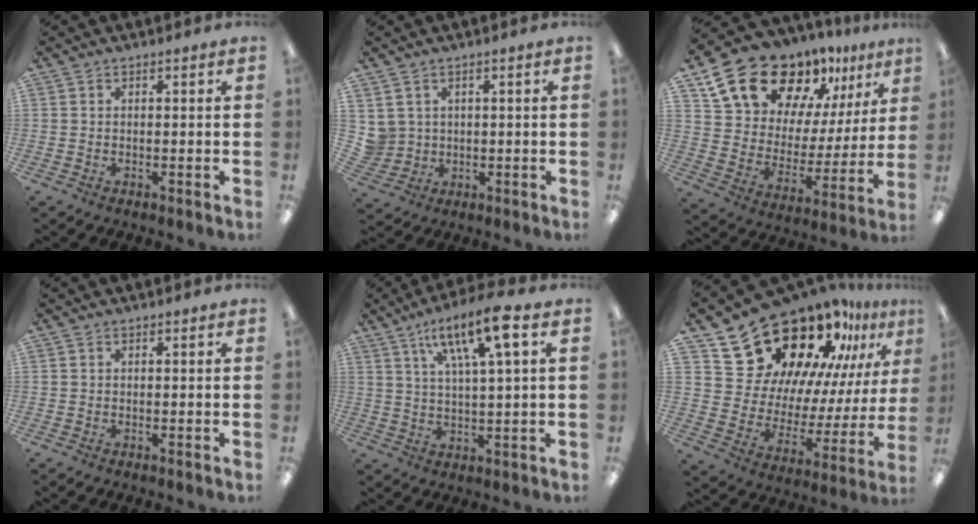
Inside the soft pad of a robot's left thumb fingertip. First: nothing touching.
{"total": 3.9, "force": [1.4, 3.6, -0.5], "torque": [-0.007, 0.001, 0.029]}
{"total": 19.4, "force": [15.7, 8.9, 7.1], "torque": [-0.142, -0.112, 0.282]}
{"total": 0.0}
{"total": 12.3, "force": [6.7, 2.9, 9.9], "torque": [-0.166, -0.023, 0.109]}
{"total": 24.9, "force": [20.0, 12.1, 8.5], "torque": [-0.124, -0.148, 0.368]}